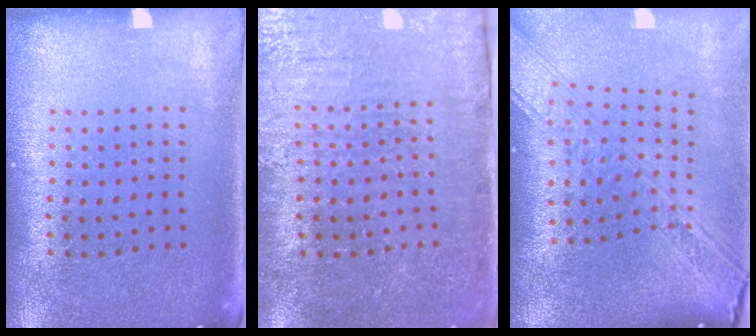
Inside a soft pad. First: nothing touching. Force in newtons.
{"total": 3.9, "press": 3.8, "slide": 0.8}
{"total": 3.5, "press": 2.7, "slide": 2.3}